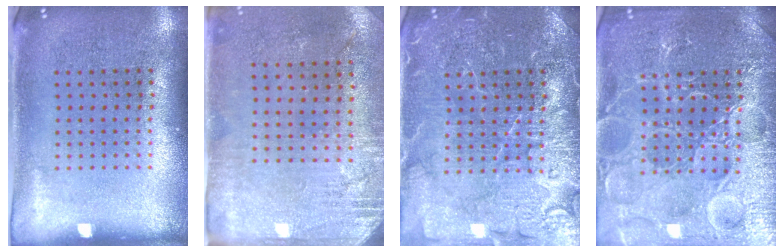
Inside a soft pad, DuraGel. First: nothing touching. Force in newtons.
{"total": 2.7, "press": 2.3, "slide": 1.4}
{"total": 4.7, "press": 4.7, "slide": 0.7}
{"total": 5.7, "press": 5.7, "slide": 0.7}